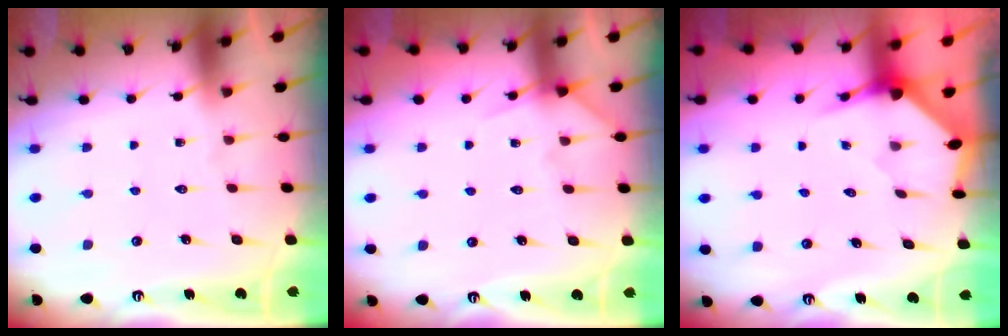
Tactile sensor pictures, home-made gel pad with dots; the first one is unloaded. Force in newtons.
{"total": 6.9, "press": 6.8, "slide": 0.9}
{"total": 3.3, "press": 3.3, "slide": 0.1}